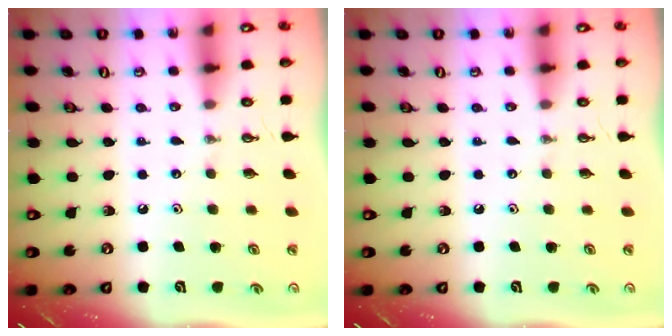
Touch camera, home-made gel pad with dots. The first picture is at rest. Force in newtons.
{"total": 0.0}